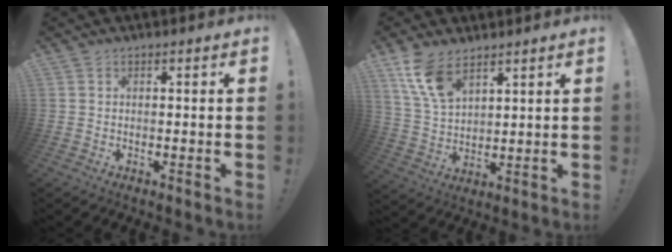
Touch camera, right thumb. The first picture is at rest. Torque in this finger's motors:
{"motor_torque": [0.16, 0.19, 0.63, 0.54, 0.05]}